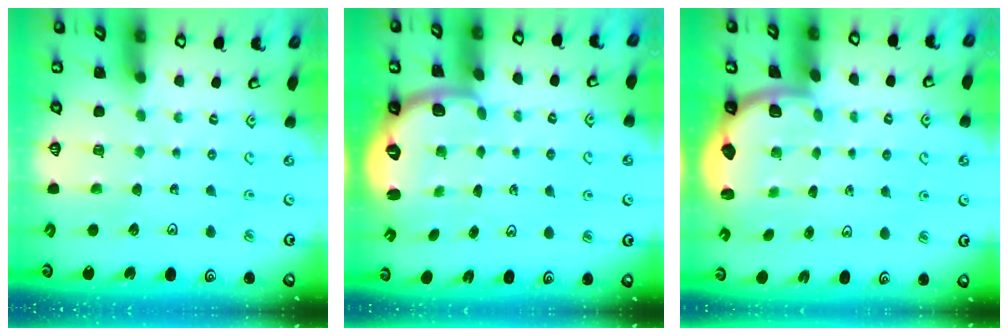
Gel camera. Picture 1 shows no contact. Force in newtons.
{"total": 2.8, "press": 1.9, "slide": 2.0}
{"total": 1.9, "press": 1.8, "slide": 0.5}